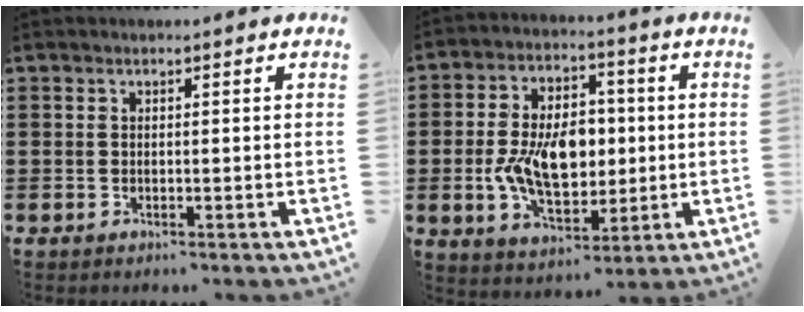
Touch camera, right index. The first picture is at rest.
{"total": 11.3, "force": [-0.4, 7.1, 8.8], "torque": [-0.163, 0.006, -0.009]}